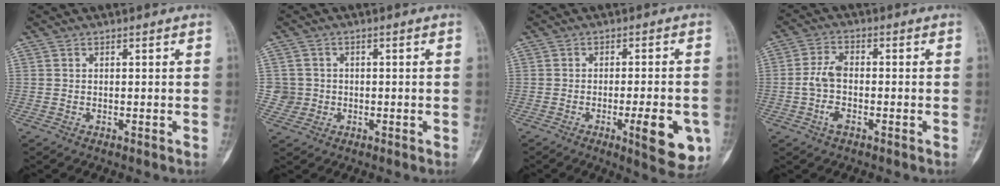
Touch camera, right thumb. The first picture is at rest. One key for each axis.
{"total": 3.1, "fx": -0.2, "fy": 3.1, "fz": -0.2, "tx": 0.023, "ty": 0.008, "tz": -0.010}
{"total": 10.3, "fx": -3.5, "fy": 2.8, "fz": 9.3, "tx": -0.110, "ty": -0.003, "tz": -0.042}
{"total": 5.7, "fx": -1.5, "fy": 3.0, "fz": 4.5, "tx": -0.096, "ty": 0.016, "tz": -0.035}